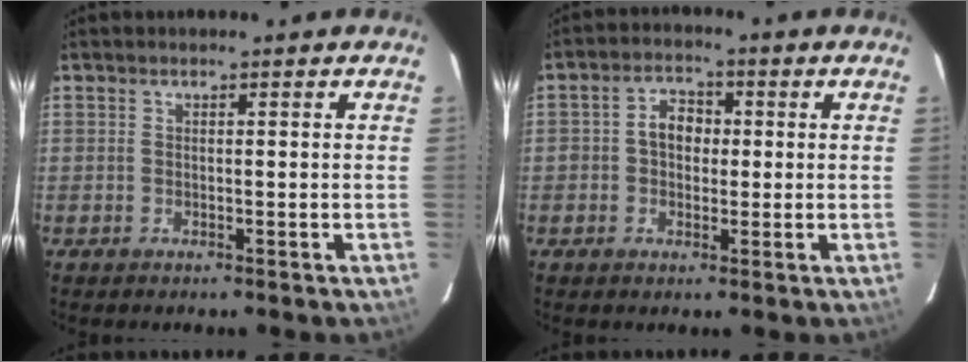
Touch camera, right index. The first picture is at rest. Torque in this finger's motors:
{"motor_torque": [0.12, -0.07, 0.06, 0.05]}